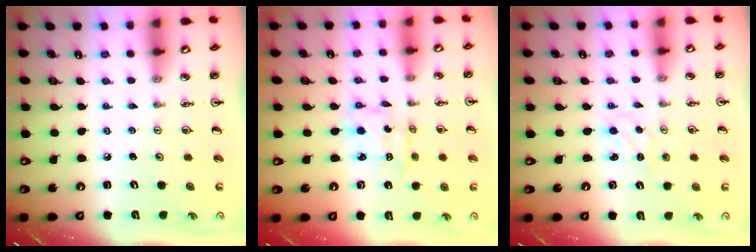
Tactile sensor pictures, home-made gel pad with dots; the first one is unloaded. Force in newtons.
{"total": 2.4, "press": 2.4, "slide": 0.1}
{"total": 1.2, "press": 1.1, "slide": 0.2}